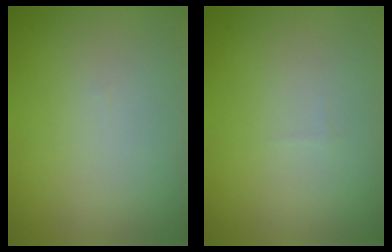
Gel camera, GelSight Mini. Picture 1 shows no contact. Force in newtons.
{"total": 0.0}